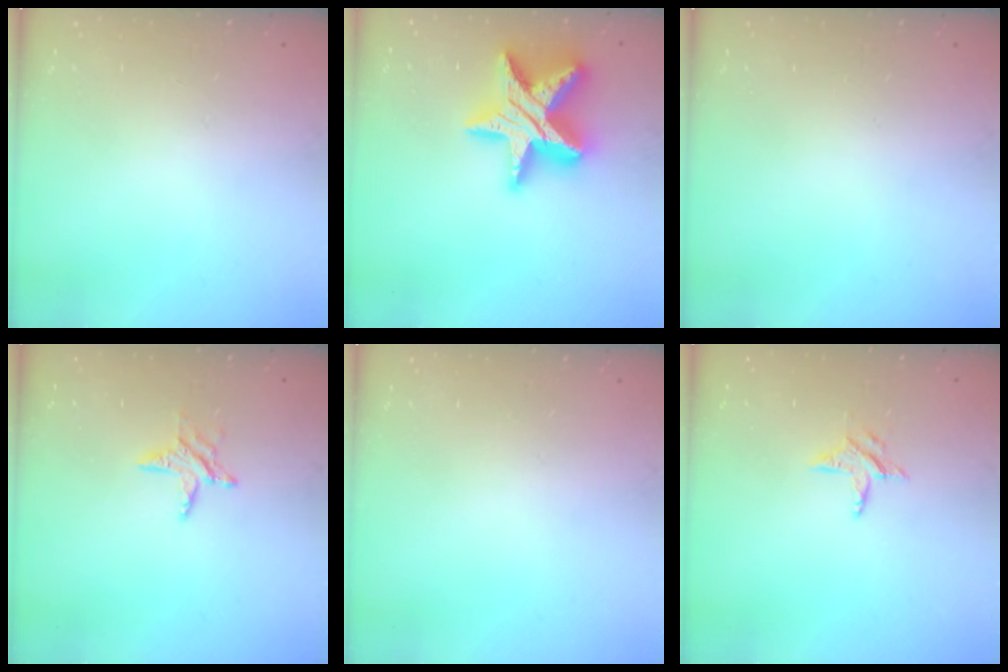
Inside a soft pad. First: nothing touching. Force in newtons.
{"total": 21.6, "press": 21.5, "slide": 1.6}
{"total": 0.0}
{"total": 5.8, "press": 5.7, "slide": 0.6}
{"total": 0.0}
{"total": 5.9, "press": 5.9, "slide": 0.6}